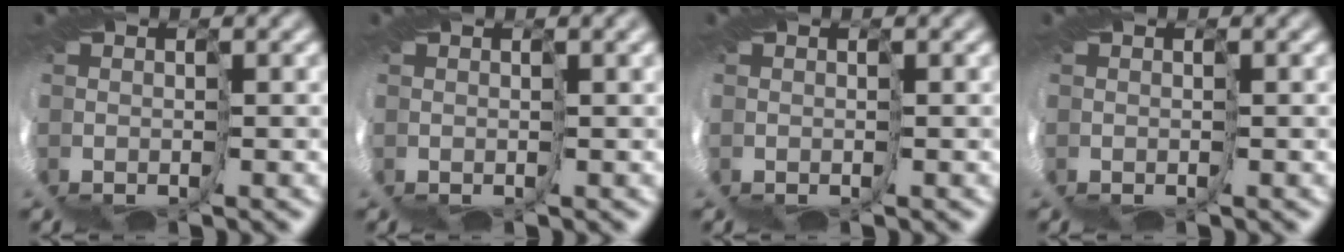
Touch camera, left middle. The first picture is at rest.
{"total": 1.6, "force": [0.9, -0.2, 1.4], "torque": [-0.025, -0.005, 0.024]}
{"total": 0.0}
{"total": 0.0}